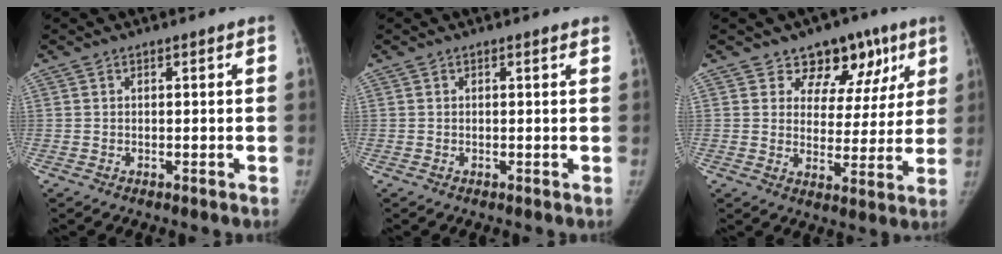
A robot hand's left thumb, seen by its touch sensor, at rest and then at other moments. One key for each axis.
{"total": 0.8, "fx": 0.7, "fy": 0.1, "fz": 0.5, "tx": -0.004, "ty": 0.001, "tz": 0.006}
{"total": 11.8, "fx": 7.4, "fy": 8.2, "fz": 4.2, "tx": 0.010, "ty": -0.022, "tz": 0.096}